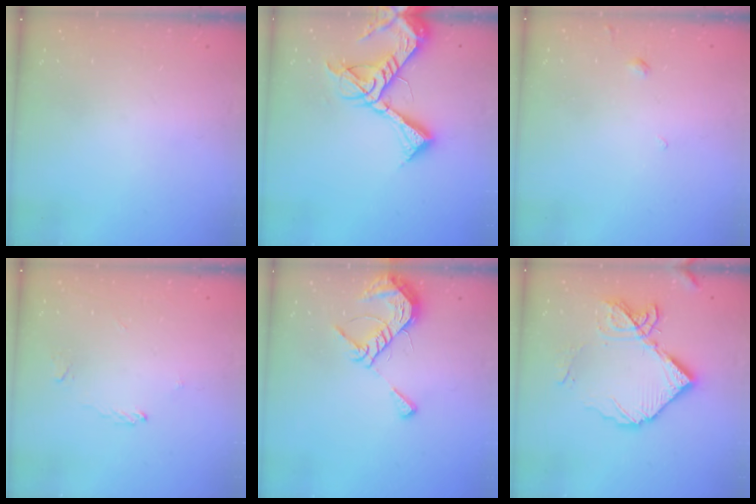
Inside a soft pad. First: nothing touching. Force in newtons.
{"total": 16.1, "press": 16.0, "slide": 1.9}
{"total": 1.5, "press": 1.5, "slide": 0.5}
{"total": 1.9, "press": 1.9, "slide": 0.2}
{"total": 9.4, "press": 9.4, "slide": 0.2}
{"total": 14.9, "press": 14.8, "slide": 1.3}